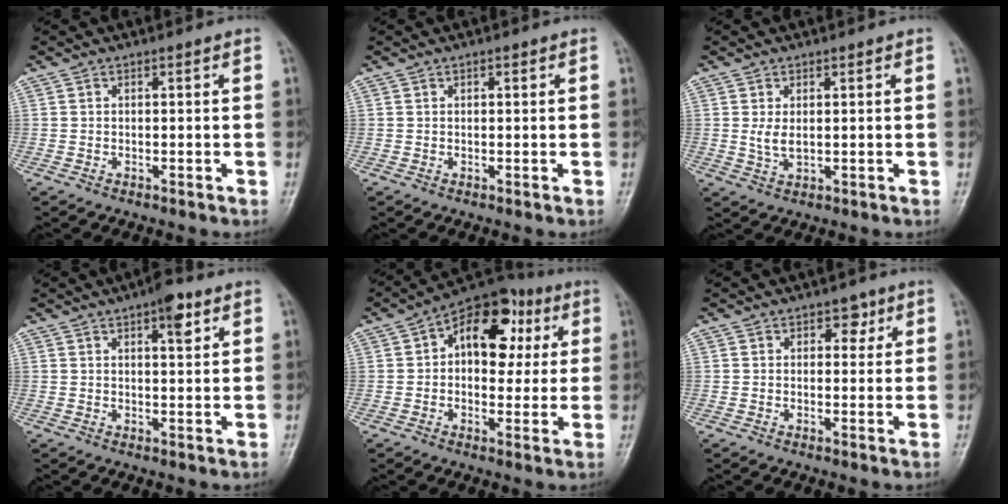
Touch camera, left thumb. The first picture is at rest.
{"total": 0.7, "force": [0.3, 0.4, 0.5], "torque": [-0.006, 0.000, 0.004]}
{"total": 3.1, "force": [0.4, 1.7, 2.6], "torque": [-0.052, -0.002, 0.014]}
{"total": 5.2, "force": [2.7, 1.9, 4.0], "torque": [-0.046, -0.008, 0.035]}
{"total": 14.8, "force": [3.6, 9.4, 10.9], "torque": [-0.107, 0.018, 0.045]}
{"total": 3.2, "force": [1.5, 2.2, 1.7], "torque": [0.003, -0.004, 0.016]}